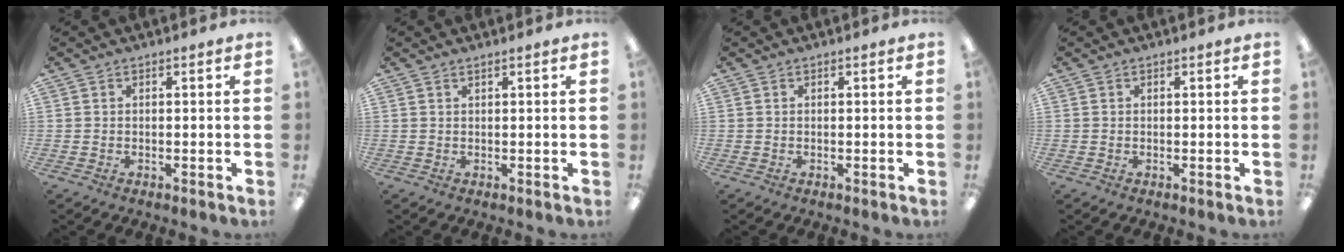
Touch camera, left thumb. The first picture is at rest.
{"total": 0.6, "force": [0.5, 0.1, 0.2], "torque": [-0.006, 0.001, 0.009]}
{"total": 0.0}
{"total": 0.0}